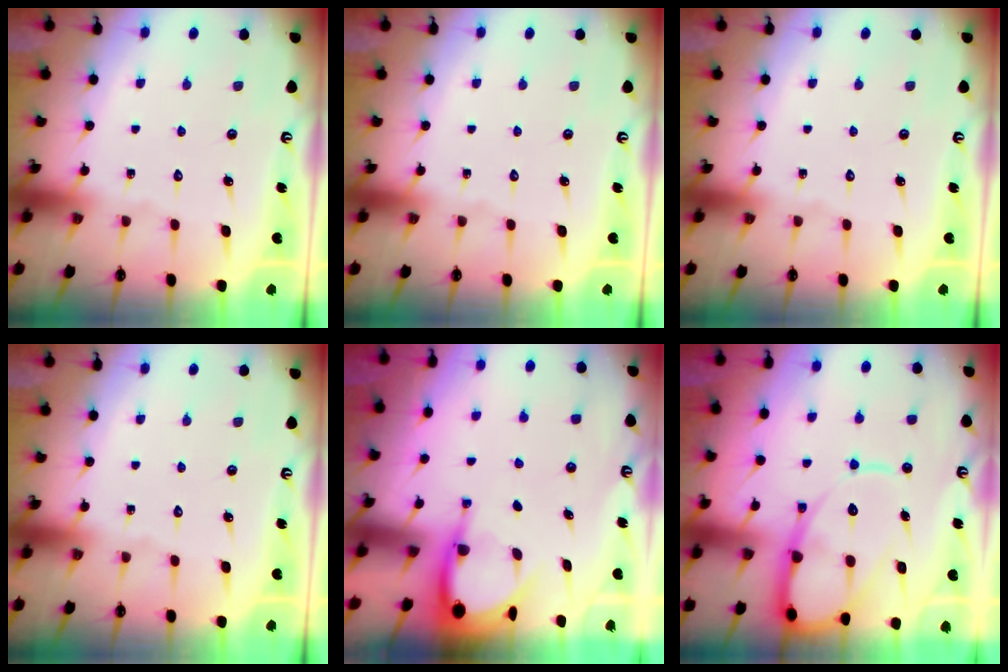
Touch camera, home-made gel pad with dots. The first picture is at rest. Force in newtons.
{"total": 0.0}
{"total": 0.0}
{"total": 0.0}
{"total": 4.2, "press": 4.2, "slide": 0.3}
{"total": 14.1, "press": 14.0, "slide": 1.4}